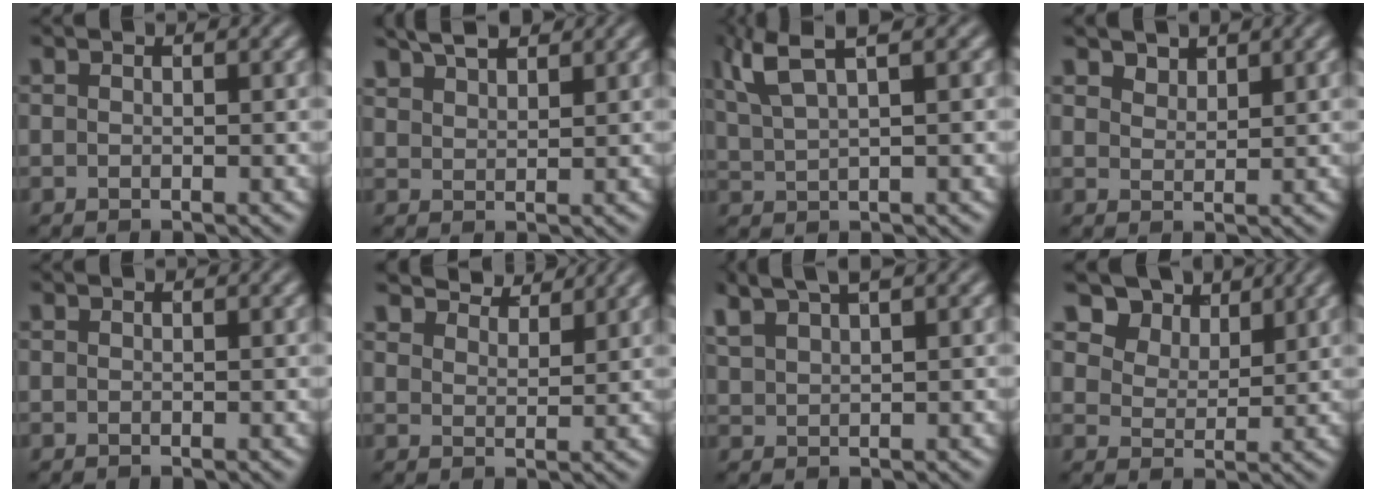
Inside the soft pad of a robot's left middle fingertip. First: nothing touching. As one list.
[{"total": 3.7, "force": [3.2, 1.2, 1.6], "torque": [-0.030, 0.011, 0.057]}, {"total": 4.6, "force": [2.8, 1.1, 3.4], "torque": [-0.073, 0.016, 0.059]}, {"total": 1.7, "force": [1.5, 0.6, 0.3], "torque": [-0.010, -0.002, 0.032]}, {"total": 0.0}, {"total": 5.1, "force": [4.9, 0.9, 1.2], "torque": [-0.032, -0.001, 0.084]}, {"total": 4.0, "force": [3.1, 0.8, 2.3], "torque": [-0.050, 0.017, 0.064]}, {"total": 6.1, "force": [4.6, 3.4, 2.1], "torque": [-0.061, -0.014, 0.087]}]